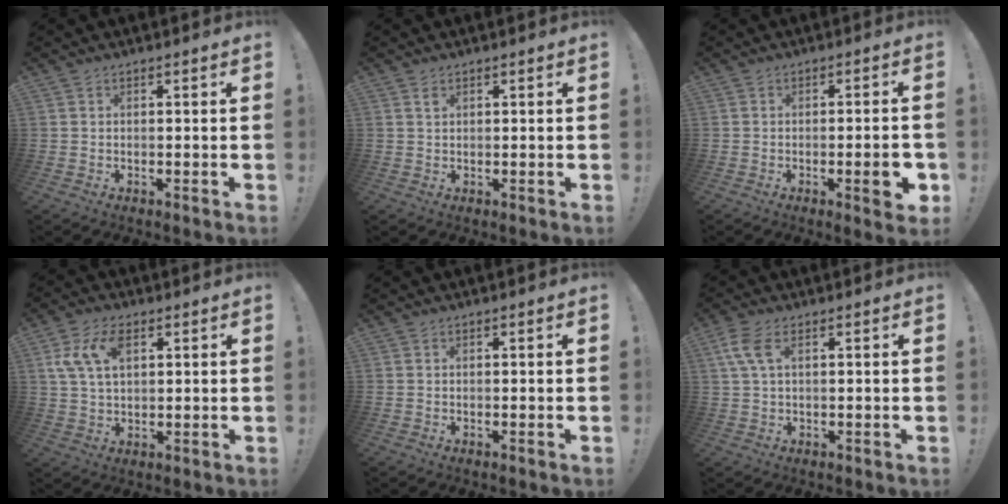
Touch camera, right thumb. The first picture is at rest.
{"total": 1.0, "force": [0.6, 0.5, 0.6], "torque": [-0.009, -0.001, 0.011]}
{"total": 6.5, "force": [-2.0, 1.1, 6.1], "torque": [-0.074, -0.002, -0.030]}
{"total": 10.1, "force": [3.8, 6.1, 7.0], "torque": [-0.139, 0.001, 0.072]}
{"total": 0.0}
{"total": 6.1, "force": [1.9, 2.8, 5.1], "torque": [-0.115, 0.004, 0.035]}